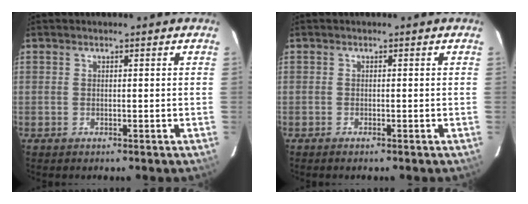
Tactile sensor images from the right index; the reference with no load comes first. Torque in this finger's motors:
{"motor_torque": [0.02, 0.05, 0.08, 0.01]}